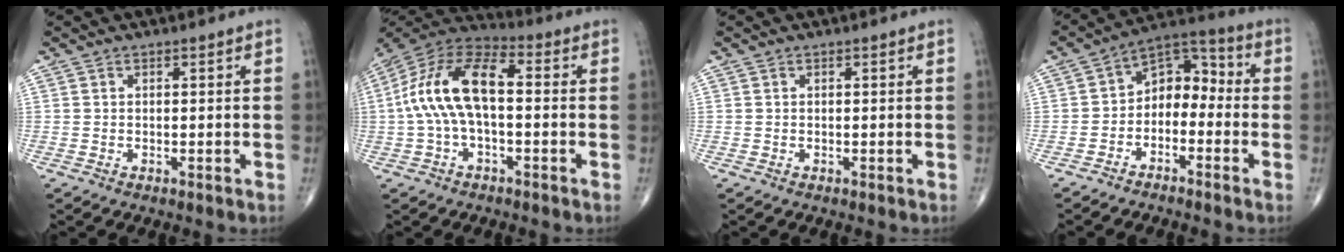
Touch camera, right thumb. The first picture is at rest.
{"total": 15.1, "force": [0.0, 7.3, 13.1], "torque": [-0.262, 0.044, -0.012]}
{"total": 0.0}
{"total": 8.8, "force": [-2.2, 6.1, 6.0], "torque": [-0.062, 0.053, -0.054]}